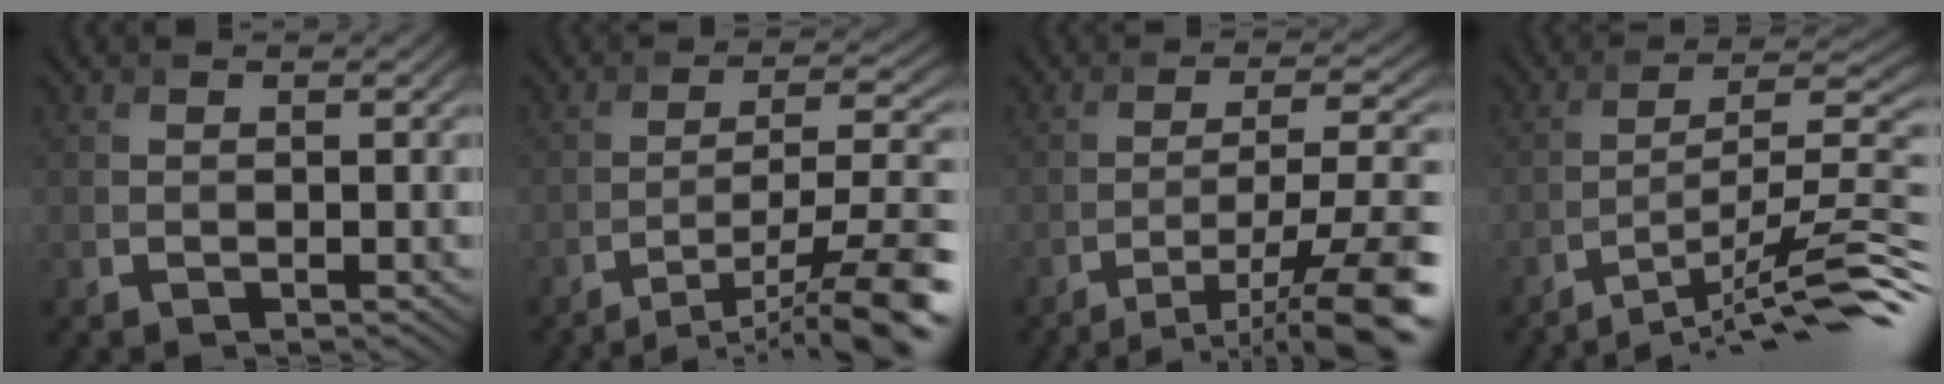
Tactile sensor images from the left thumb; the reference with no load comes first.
{"total": 13.0, "force": [-9.2, 2.9, 8.8], "torque": [-0.139, 0.001, -0.132]}
{"total": 12.1, "force": [-7.4, 2.9, 9.0], "torque": [-0.145, 0.001, -0.106]}
{"total": 12.6, "force": [-8.3, 2.4, 9.1], "torque": [-0.144, 0.010, -0.132]}